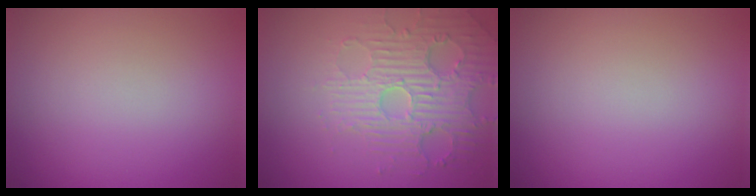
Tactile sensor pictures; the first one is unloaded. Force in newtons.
{"total": 5.0, "press": 4.1, "slide": 2.9}
{"total": 0.0}